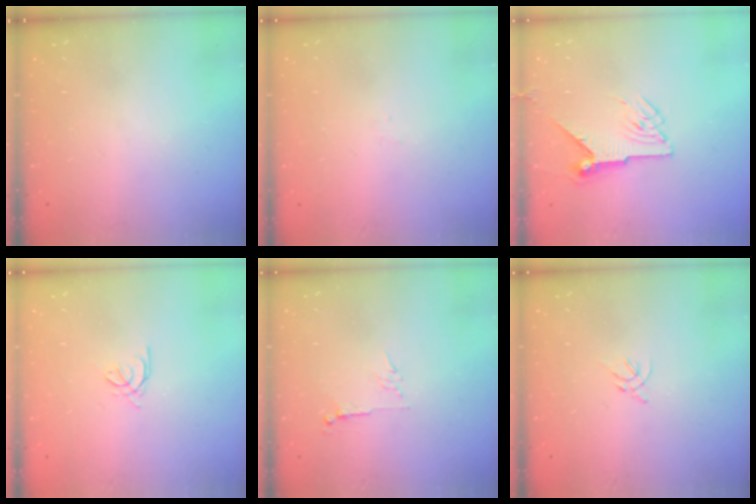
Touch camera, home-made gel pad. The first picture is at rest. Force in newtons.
{"total": 1.6, "press": 1.5, "slide": 0.4}
{"total": 9.5, "press": 9.5, "slide": 0.5}
{"total": 1.4, "press": 1.3, "slide": 0.3}
{"total": 5.0, "press": 4.9, "slide": 0.4}
{"total": 2.3, "press": 2.2, "slide": 0.6}